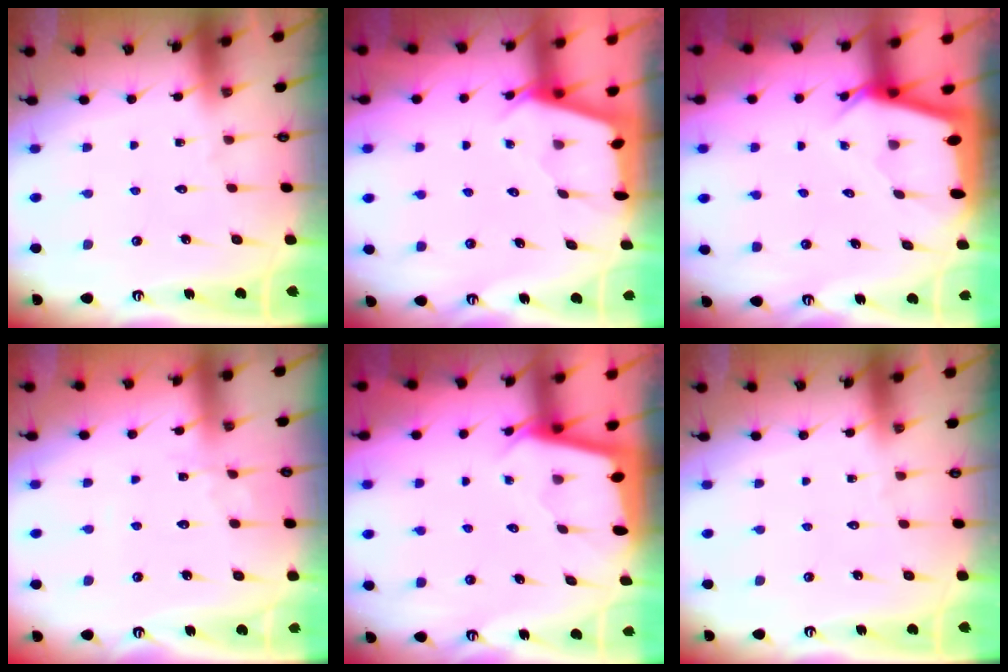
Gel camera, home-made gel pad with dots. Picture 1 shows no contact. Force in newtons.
{"total": 2.5, "press": 2.5, "slide": 0.3}
{"total": 2.6, "press": 2.6, "slide": 0.2}
{"total": 2.7, "press": 2.7, "slide": 0.3}
{"total": 2.0, "press": 2.0, "slide": 0.2}
{"total": 0.0}